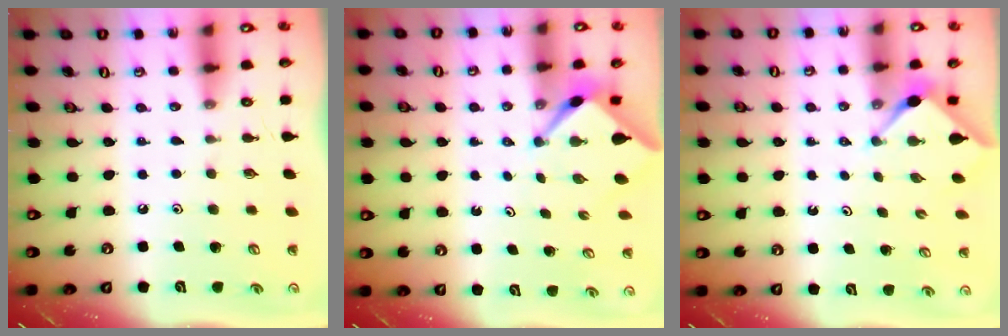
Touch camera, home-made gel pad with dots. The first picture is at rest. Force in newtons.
{"total": 2.7, "press": 2.7, "slide": 0.2}
{"total": 3.0, "press": 2.9, "slide": 0.5}